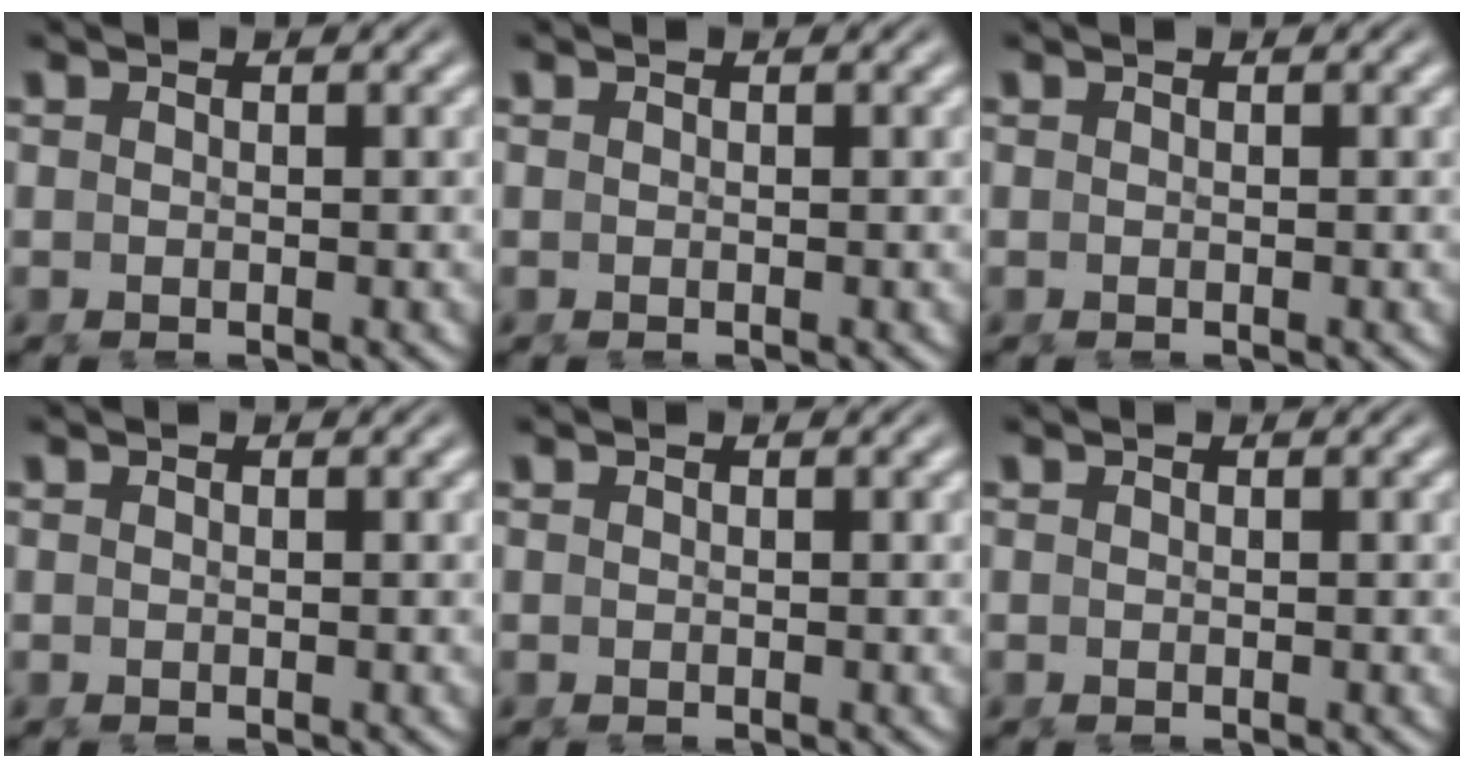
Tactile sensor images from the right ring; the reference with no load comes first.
{"total": 0.0}
{"total": 0.0}
{"total": 0.0}
{"total": 0.0}
{"total": 0.0}